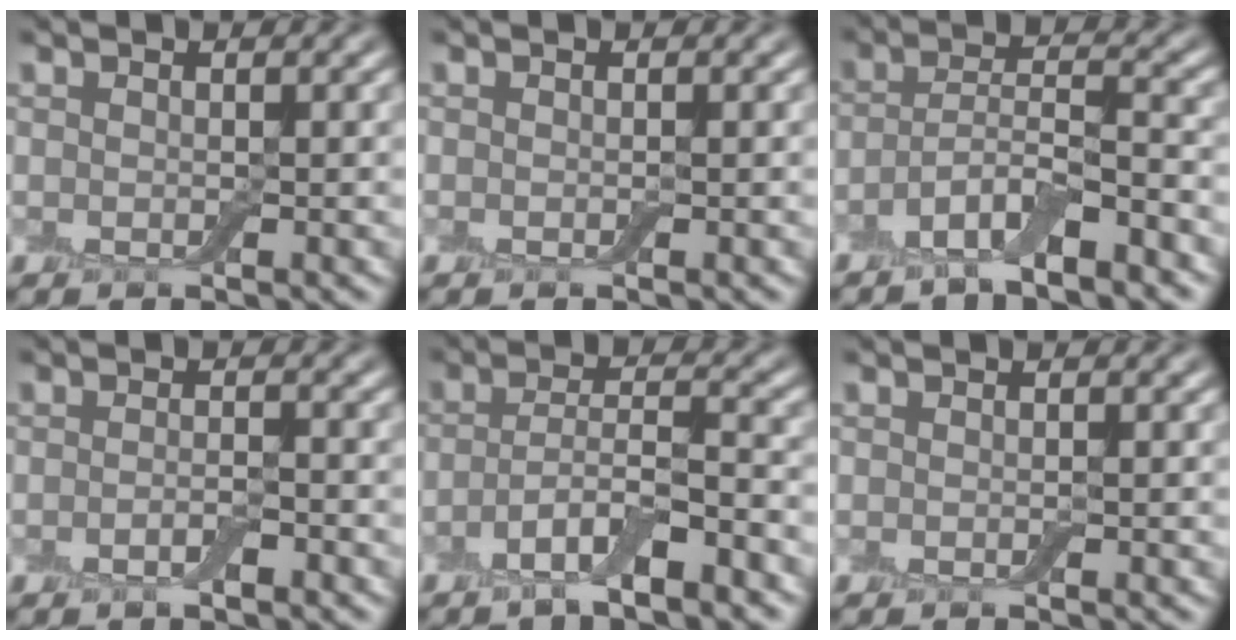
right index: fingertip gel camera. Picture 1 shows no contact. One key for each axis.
{"total": 0.0}
{"total": 4.5, "fx": -3.0, "fy": 1.1, "fz": 3.2, "tx": -0.058, "ty": -0.001, "tz": -0.061}
{"total": 1.3, "fx": -0.8, "fy": 0.4, "fz": 0.9, "tx": -0.018, "ty": -0.005, "tz": -0.016}
{"total": 4.3, "fx": -2.4, "fy": 1.1, "fz": 3.4, "tx": -0.062, "ty": 0.001, "tz": -0.049}
{"total": 0.0}